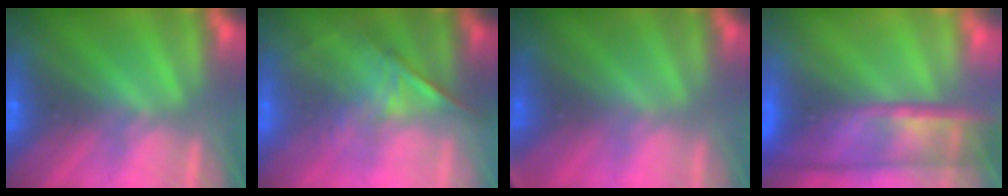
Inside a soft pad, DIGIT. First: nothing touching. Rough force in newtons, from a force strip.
{"total": 1.3}
{"total": 2.8}
{"total": 7.0}